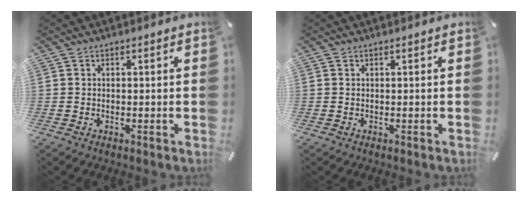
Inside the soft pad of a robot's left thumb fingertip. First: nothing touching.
{"total": 0.0}